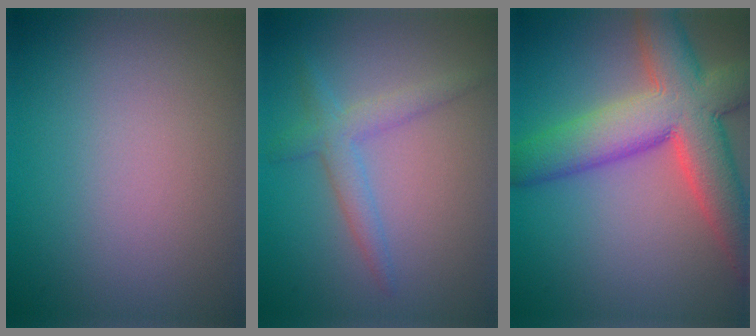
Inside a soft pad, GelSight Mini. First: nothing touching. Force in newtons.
{"total": 2.5, "press": 2.5, "slide": 0.1}
{"total": 10.2, "press": 10.1, "slide": 0.8}